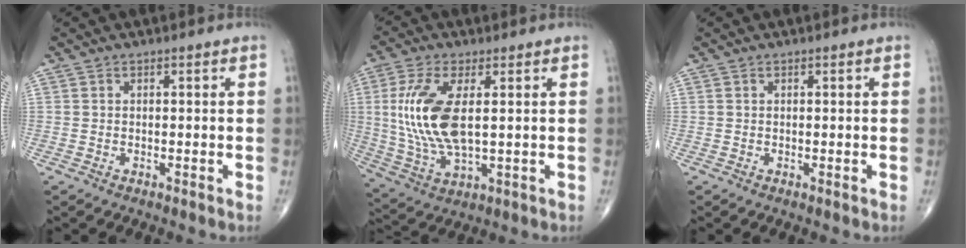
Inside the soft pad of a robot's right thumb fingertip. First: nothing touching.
{"total": 14.0, "force": [1.9, 5.9, 12.5], "torque": [-0.281, -0.011, 0.046]}
{"total": 0.0}